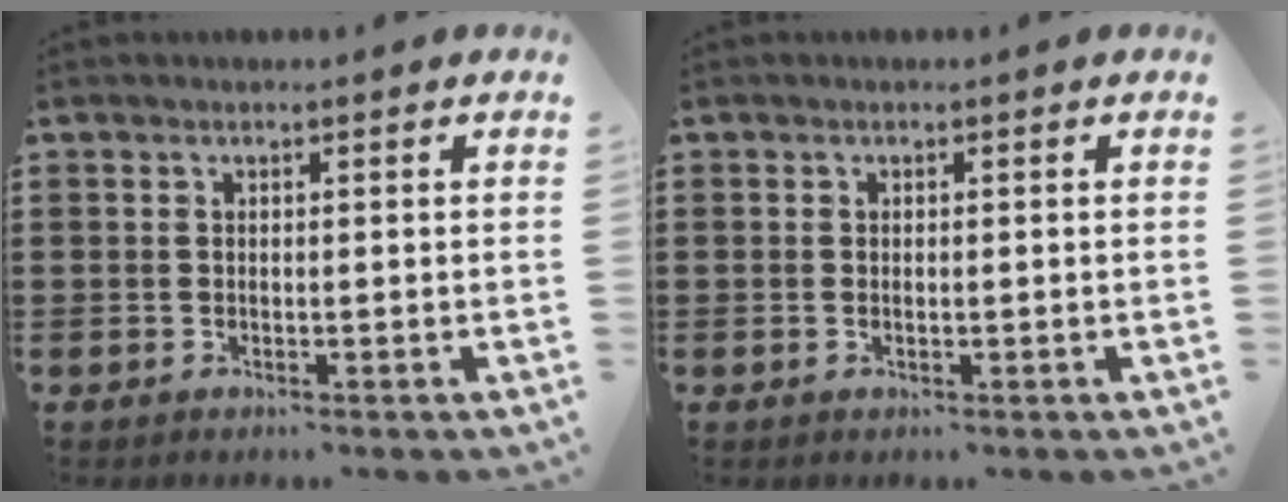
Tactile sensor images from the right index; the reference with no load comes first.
{"total": 0.7, "force": [0.0, 0.3, 0.7], "torque": [-0.015, -0.001, 0.000]}